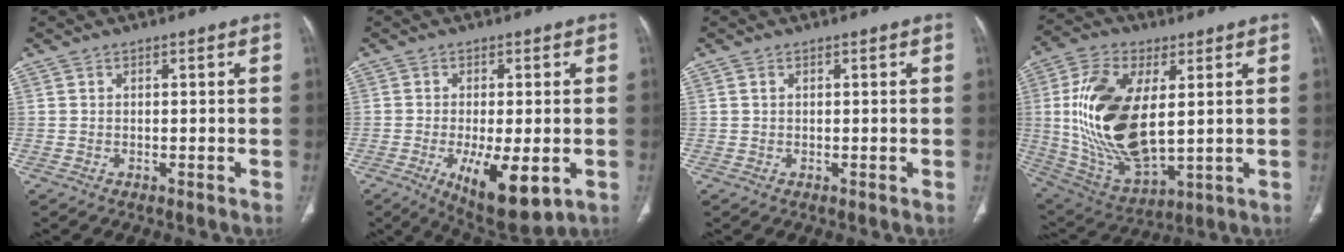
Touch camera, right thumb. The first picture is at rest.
{"total": 11.7, "force": [-3.6, 4.1, 10.3], "torque": [-0.164, -0.019, -0.044]}
{"total": 0.5, "force": [0.2, 0.4, 0.3], "torque": [-0.008, 0.003, 0.004]}
{"total": 21.8, "force": [2.7, 11.1, 18.6], "torque": [-0.365, -0.020, 0.061]}